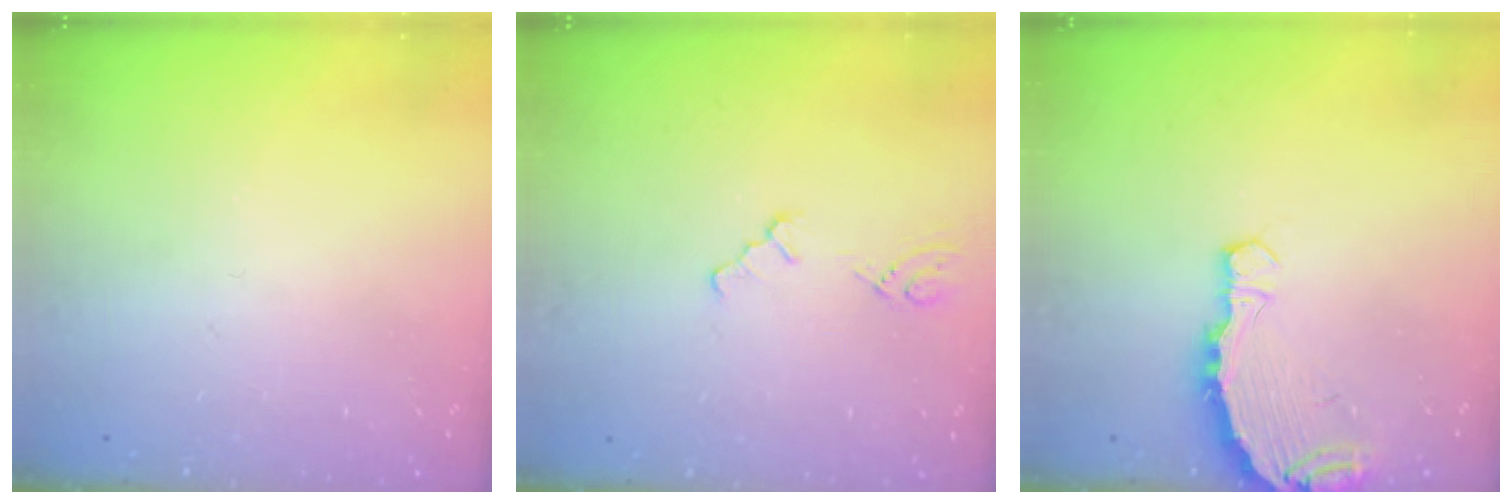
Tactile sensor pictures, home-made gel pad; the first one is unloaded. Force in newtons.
{"total": 1.5, "press": 1.4, "slide": 0.2}
{"total": 4.5, "press": 4.5, "slide": 0.4}